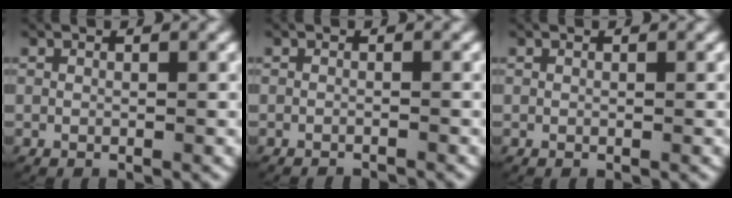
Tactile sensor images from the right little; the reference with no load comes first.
{"total": 1.6, "force": [-1.5, 0.1, 0.1], "torque": [-0.005, -0.007, -0.021]}
{"total": 0.0}